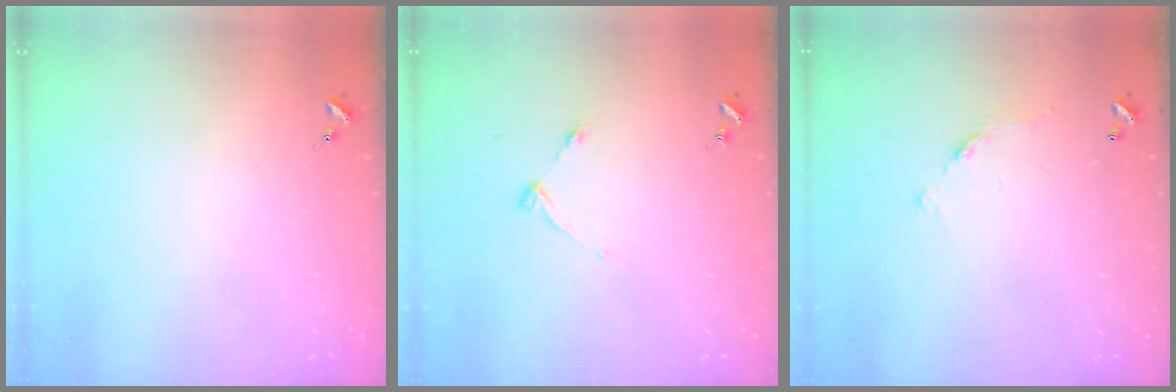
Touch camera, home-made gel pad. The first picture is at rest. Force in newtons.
{"total": 4.5, "press": 4.4, "slide": 0.6}
{"total": 6.0, "press": 6.0, "slide": 0.4}